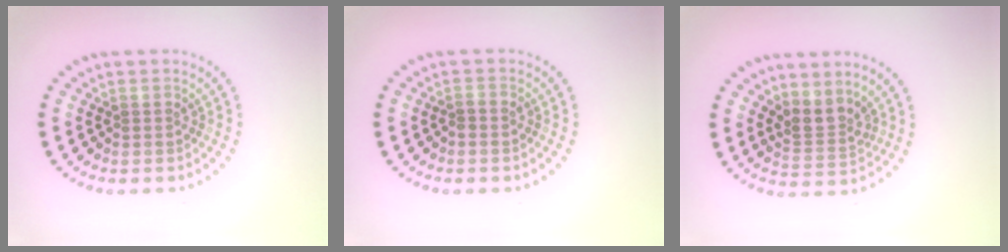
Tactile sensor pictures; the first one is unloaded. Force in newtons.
{"total": 0.6, "press": 0.3, "slide": 0.5}
{"total": 2.6, "press": 1.9, "slide": 1.8}